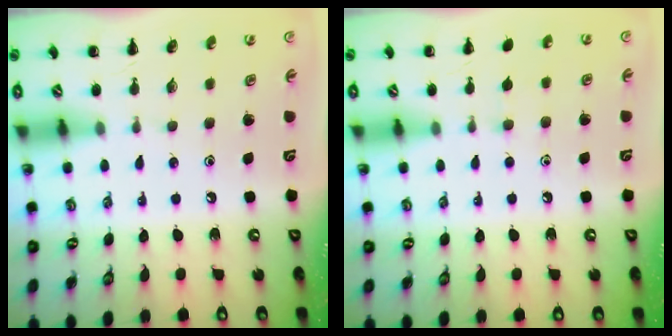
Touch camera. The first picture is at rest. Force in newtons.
{"total": 4.4, "press": 4.2, "slide": 1.1}